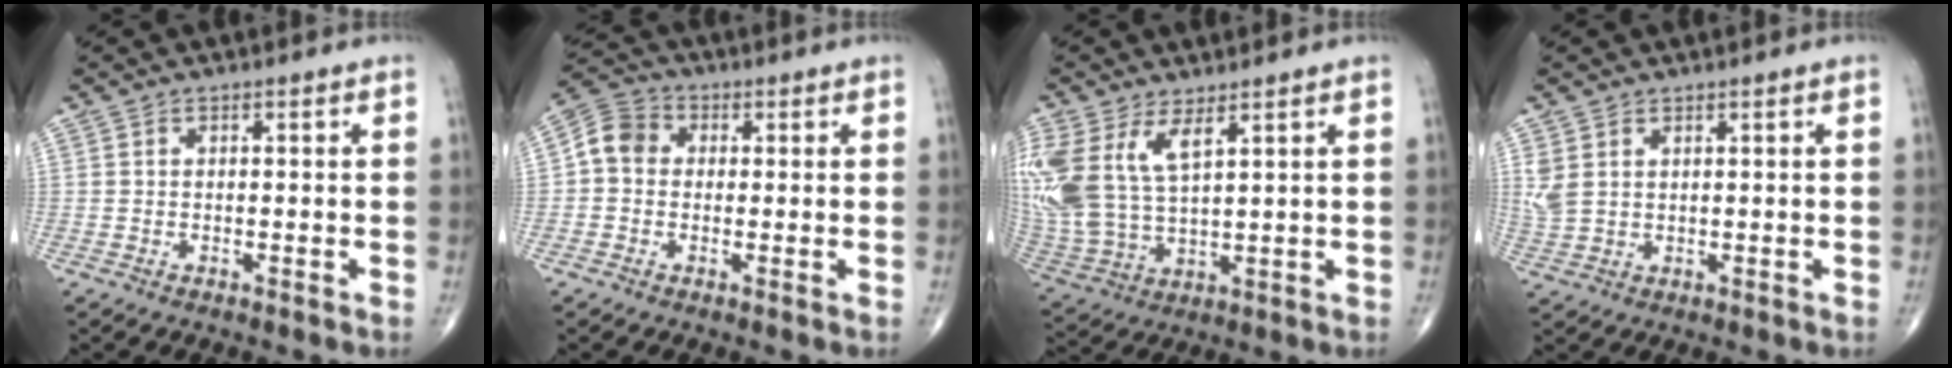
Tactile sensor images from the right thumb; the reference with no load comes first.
{"total": 5.9, "force": [0.0, 5.1, 3.1], "torque": [-0.044, 0.020, -0.013]}
{"total": 15.2, "force": [6.2, 7.4, 11.7], "torque": [-0.274, -0.020, 0.137]}
{"total": 3.4, "force": [1.4, 2.2, 2.2], "torque": [-0.057, 0.001, 0.039]}